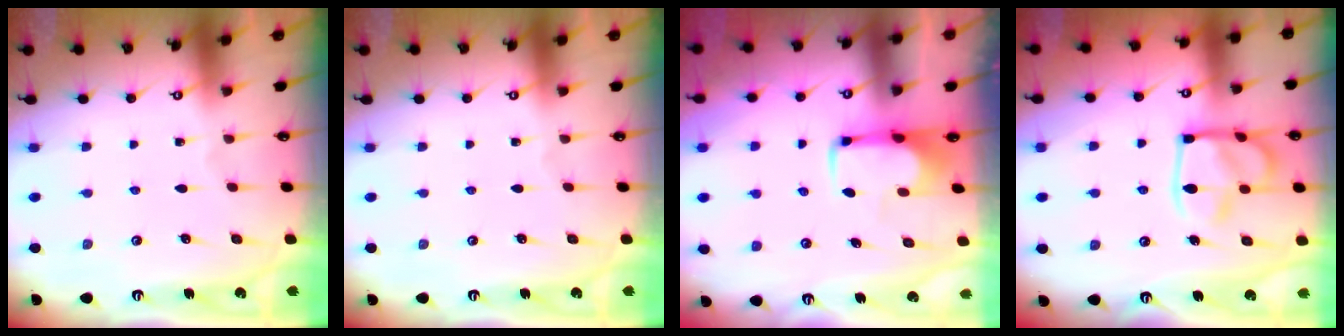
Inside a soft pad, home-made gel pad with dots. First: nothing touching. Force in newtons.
{"total": 0.0}
{"total": 2.0, "press": 1.9, "slide": 0.4}
{"total": 15.1, "press": 15.0, "slide": 1.6}